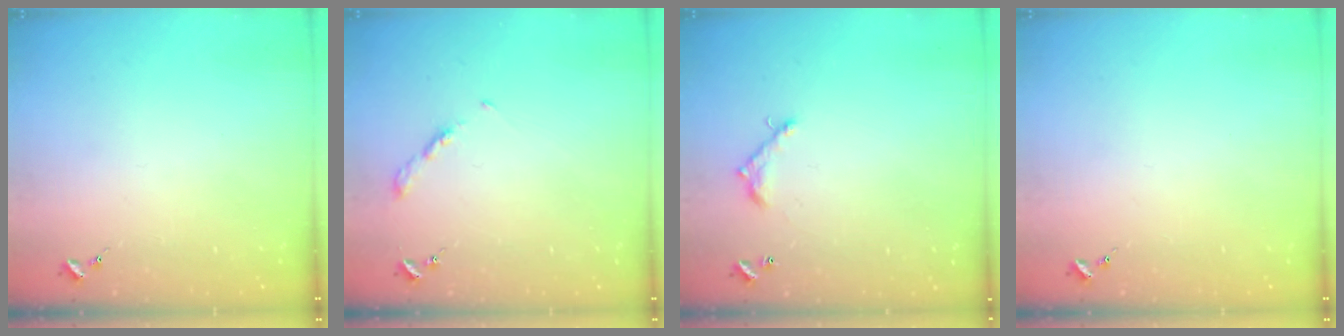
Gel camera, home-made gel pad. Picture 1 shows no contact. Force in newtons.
{"total": 3.5, "press": 3.5, "slide": 0.4}
{"total": 7.3, "press": 7.3, "slide": 0.6}
{"total": 0.0}